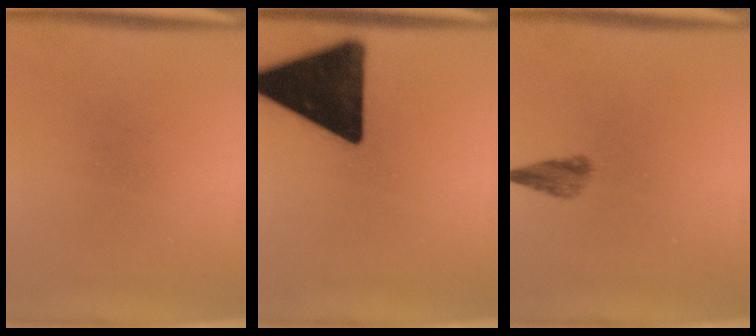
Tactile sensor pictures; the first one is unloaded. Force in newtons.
{"total": 18.4}
{"total": 2.2}